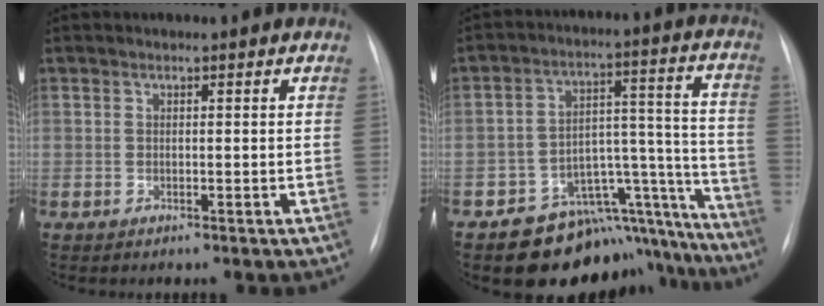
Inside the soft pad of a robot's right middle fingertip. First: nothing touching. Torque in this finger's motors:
{"motor_torque": [0.77, -0.85, 0.71, 0.09]}